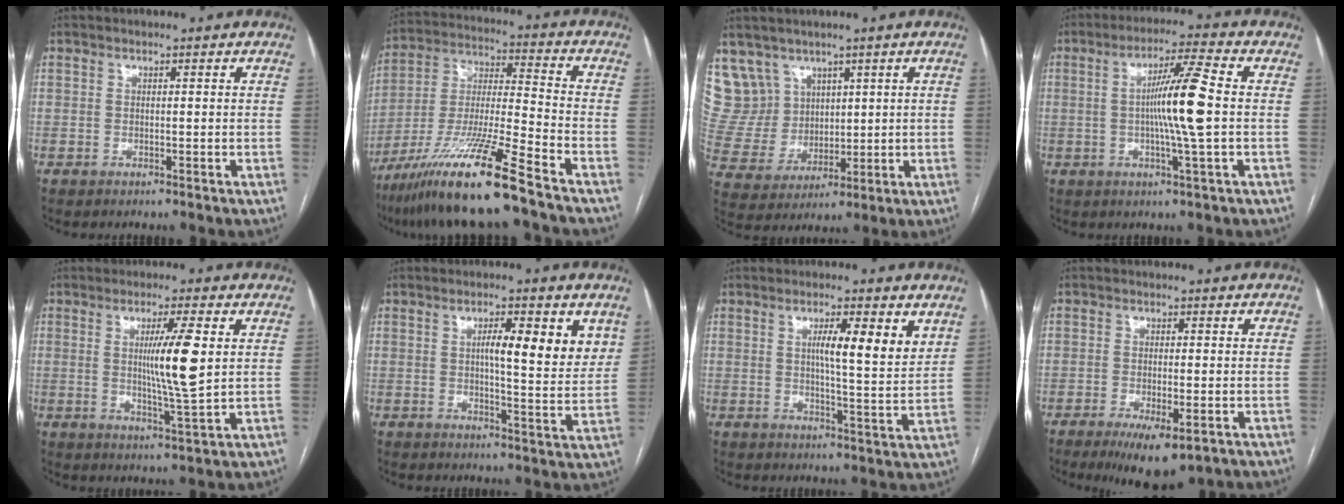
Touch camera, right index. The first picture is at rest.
{"total": 16.9, "force": [-12.2, -0.9, 11.7], "torque": [-0.241, -0.029, -0.225]}
{"total": 9.8, "force": [6.5, 7.3, 0.5], "torque": [-0.025, 0.034, 0.149]}
{"total": 9.7, "force": [-0.1, -0.8, 9.7], "torque": [-0.172, 0.002, -0.005]}
{"total": 8.5, "force": [1.5, -0.3, 8.4], "torque": [-0.144, -0.012, 0.027]}
{"total": 8.6, "force": [3.3, 1.7, 7.8], "torque": [-0.107, 0.001, 0.043]}
{"total": 8.0, "force": [3.4, 0.8, 7.2], "torque": [-0.110, -0.001, 0.046]}
{"total": 8.0, "force": [-4.7, 2.0, 6.2], "torque": [-0.095, -0.017, -0.067]}